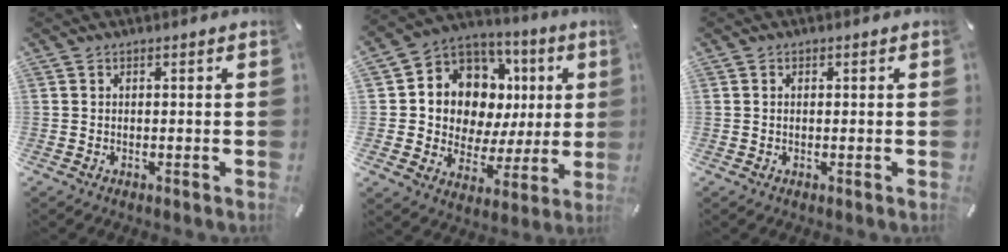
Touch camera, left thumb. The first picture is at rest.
{"total": 11.2, "force": [3.7, 10.0, 3.6], "torque": [-0.063, -0.044, 0.078]}
{"total": 0.8, "force": [0.1, 0.5, 0.6], "torque": [-0.013, 0.004, 0.000]}